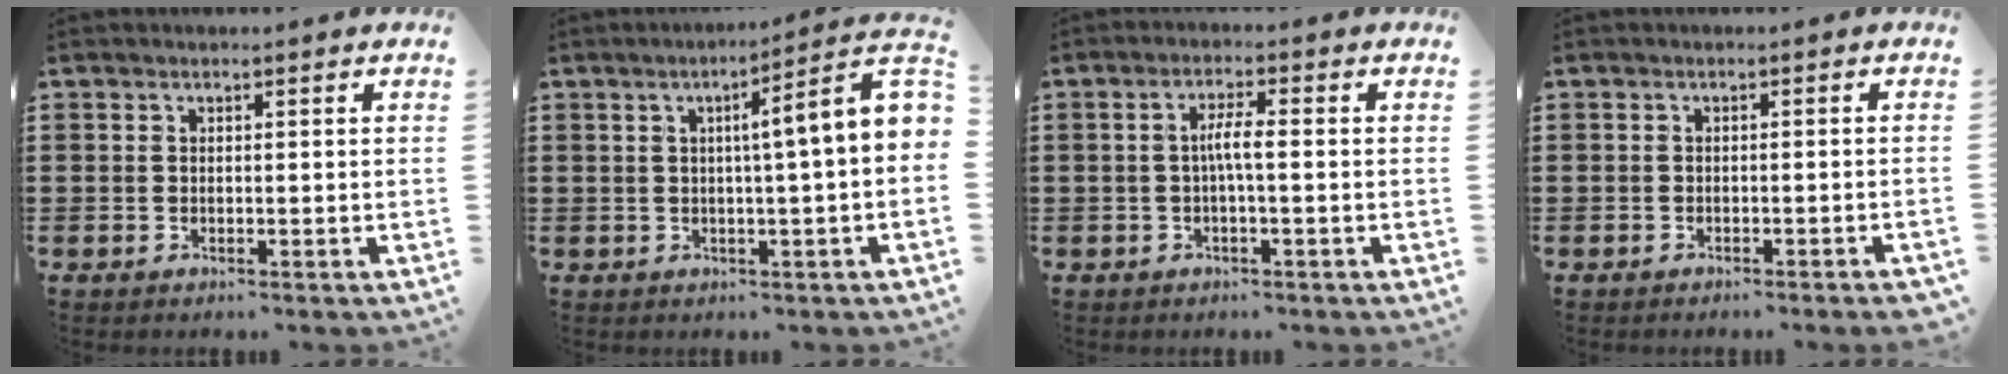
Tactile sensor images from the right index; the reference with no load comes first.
{"total": 6.0, "force": [0.7, -0.5, 5.9], "torque": [-0.097, -0.022, 0.001]}
{"total": 3.2, "force": [-0.4, 0.4, 3.2], "torque": [-0.059, 0.001, -0.009]}
{"total": 1.2, "force": [-1.0, -0.1, 0.7], "torque": [-0.012, -0.003, -0.018]}